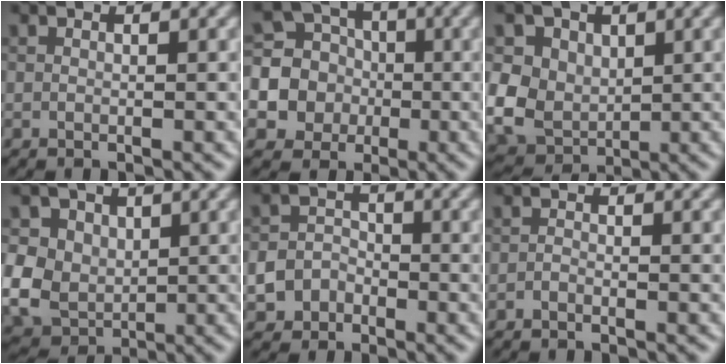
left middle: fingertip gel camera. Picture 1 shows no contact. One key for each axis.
{"total": 12.8, "fx": -2.4, "fy": 12.2, "fz": 3.3, "tx": -0.124, "ty": -0.008, "tz": -0.062}
{"total": 9.5, "fx": 2.0, "fy": 7.9, "fz": 4.9, "tx": -0.088, "ty": 0.029, "tz": 0.009}
{"total": 8.6, "fx": 1.6, "fy": 7.2, "fz": 4.4, "tx": -0.092, "ty": 0.027, "tz": 0.006}
{"total": 4.5, "fx": -2.3, "fy": 3.7, "fz": 1.2, "tx": 0.010, "ty": -0.007, "tz": -0.050}
{"total": 0.5, "fx": -0.4, "fy": 0.2, "fz": 0.3, "tx": -0.004, "ty": -0.001, "tz": -0.009}